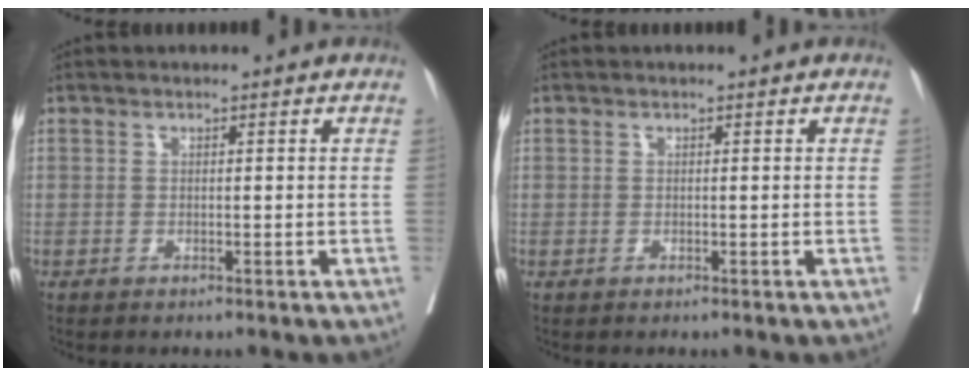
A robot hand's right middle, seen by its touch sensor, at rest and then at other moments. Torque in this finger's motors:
{"motor_torque": [-0.12, -0.30, 0.04, 0.00]}